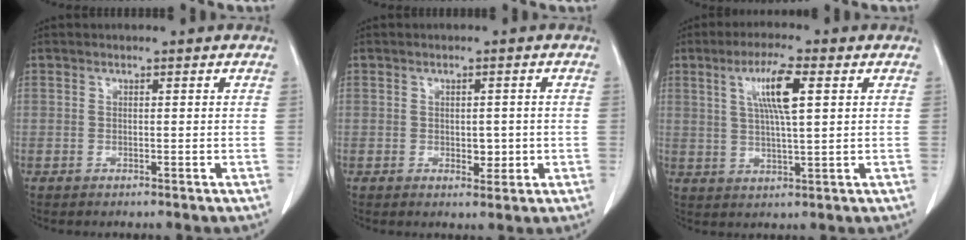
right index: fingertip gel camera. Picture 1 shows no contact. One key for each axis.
{"total": 2.7, "fx": -0.4, "fy": 1.6, "fz": 2.1, "tx": -0.022, "ty": 0.000, "tz": 0.001}
{"total": 7.7, "fx": 2.5, "fy": 0.5, "fz": 7.2, "tx": -0.136, "ty": 0.004, "tz": 0.046}